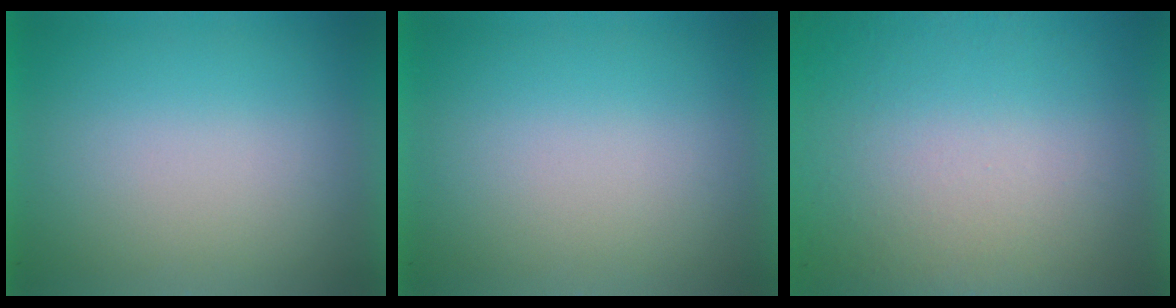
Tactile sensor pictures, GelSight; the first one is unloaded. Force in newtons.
{"total": 0.0}
{"total": 9.5}